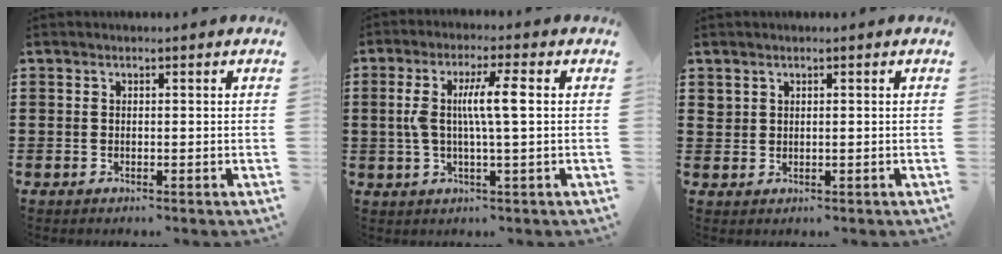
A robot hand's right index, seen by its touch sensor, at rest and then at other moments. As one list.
[{"total": 7.3, "force": [0.7, 0.9, 7.2], "torque": [-0.150, -0.007, 0.002]}, {"total": 1.1, "force": [0.8, 0.7, 0.2], "torque": [-0.007, 0.001, 0.017]}]